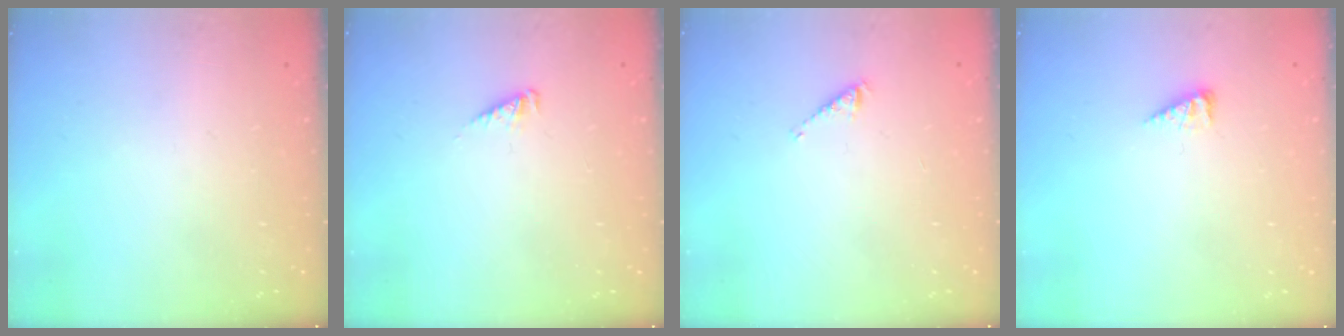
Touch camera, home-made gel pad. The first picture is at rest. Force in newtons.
{"total": 2.5, "press": 2.5, "slide": 0.2}
{"total": 2.8, "press": 2.8, "slide": 0.4}
{"total": 2.9, "press": 2.9, "slide": 0.3}